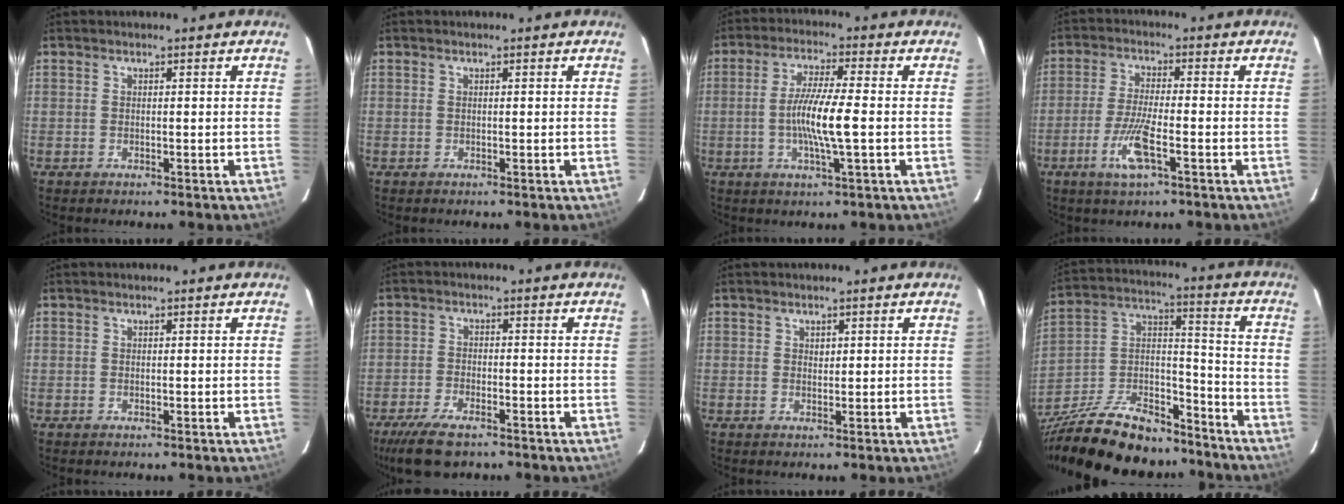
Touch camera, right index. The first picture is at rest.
{"total": 0.0}
{"total": 8.2, "force": [-1.1, 0.1, 8.2], "torque": [-0.158, -0.005, -0.025]}
{"total": 6.8, "force": [-3.0, 0.7, 6.1], "torque": [-0.124, -0.011, -0.058]}
{"total": 0.0}
{"total": 7.6, "force": [-5.6, 2.3, 4.6], "torque": [-0.086, -0.016, -0.095]}
{"total": 0.9, "force": [0.4, 0.6, 0.5], "torque": [-0.006, -0.002, 0.007]}
{"total": 23.2, "force": [-20.1, 6.3, 9.8], "torque": [-0.204, 0.001, -0.341]}